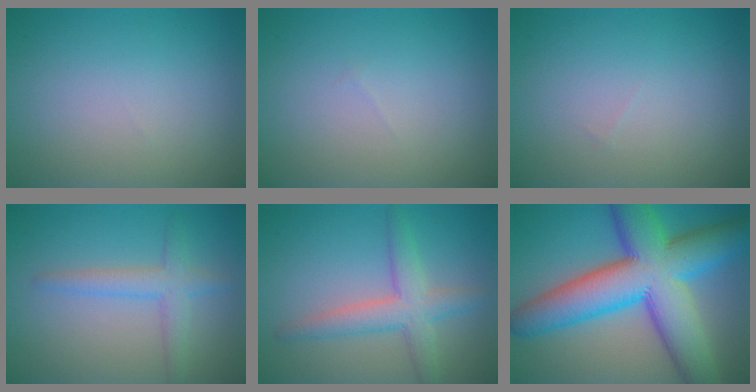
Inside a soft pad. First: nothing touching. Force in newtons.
{"total": 0.0}
{"total": 0.0}
{"total": 2.8, "press": 2.8, "slide": 0.1}
{"total": 4.1, "press": 4.1, "slide": 0.2}
{"total": 14.2, "press": 14.2, "slide": 0.1}